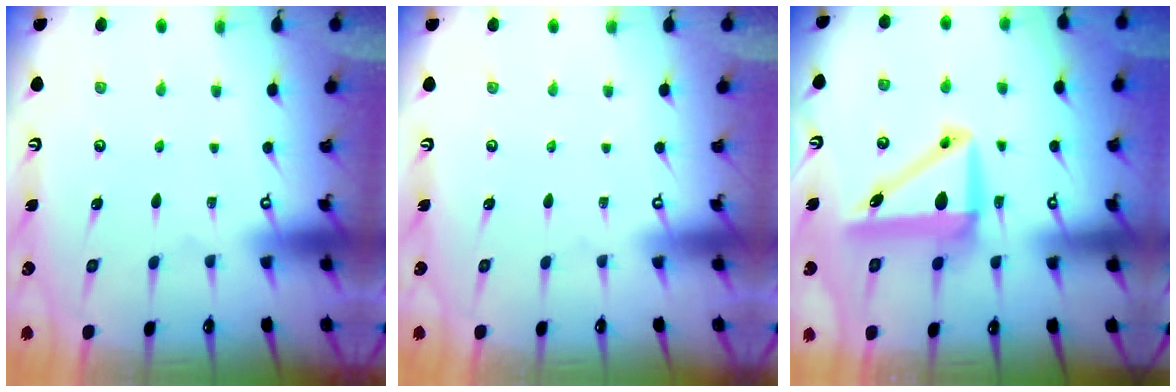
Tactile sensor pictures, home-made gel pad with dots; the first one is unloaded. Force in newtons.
{"total": 0.0}
{"total": 9.5, "press": 8.9, "slide": 3.5}